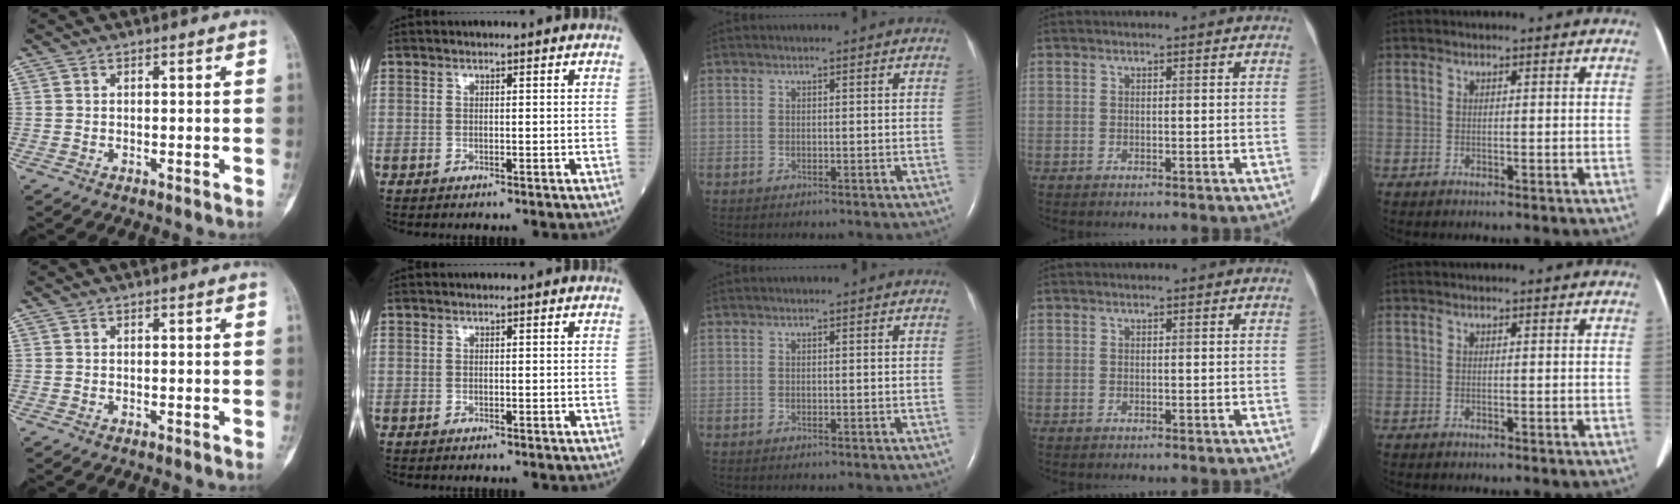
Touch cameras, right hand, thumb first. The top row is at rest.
{}